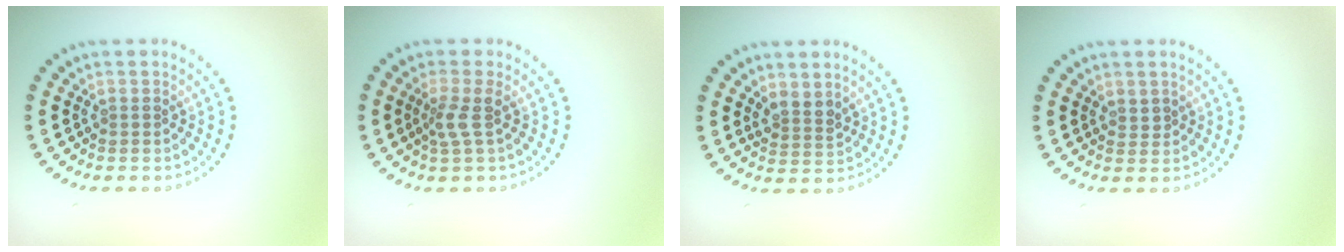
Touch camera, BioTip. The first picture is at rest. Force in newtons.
{"total": 1.9, "press": 1.4, "slide": 1.2}
{"total": 2.0, "press": 1.6, "slide": 1.1}
{"total": 0.6, "press": 0.3, "slide": 0.5}